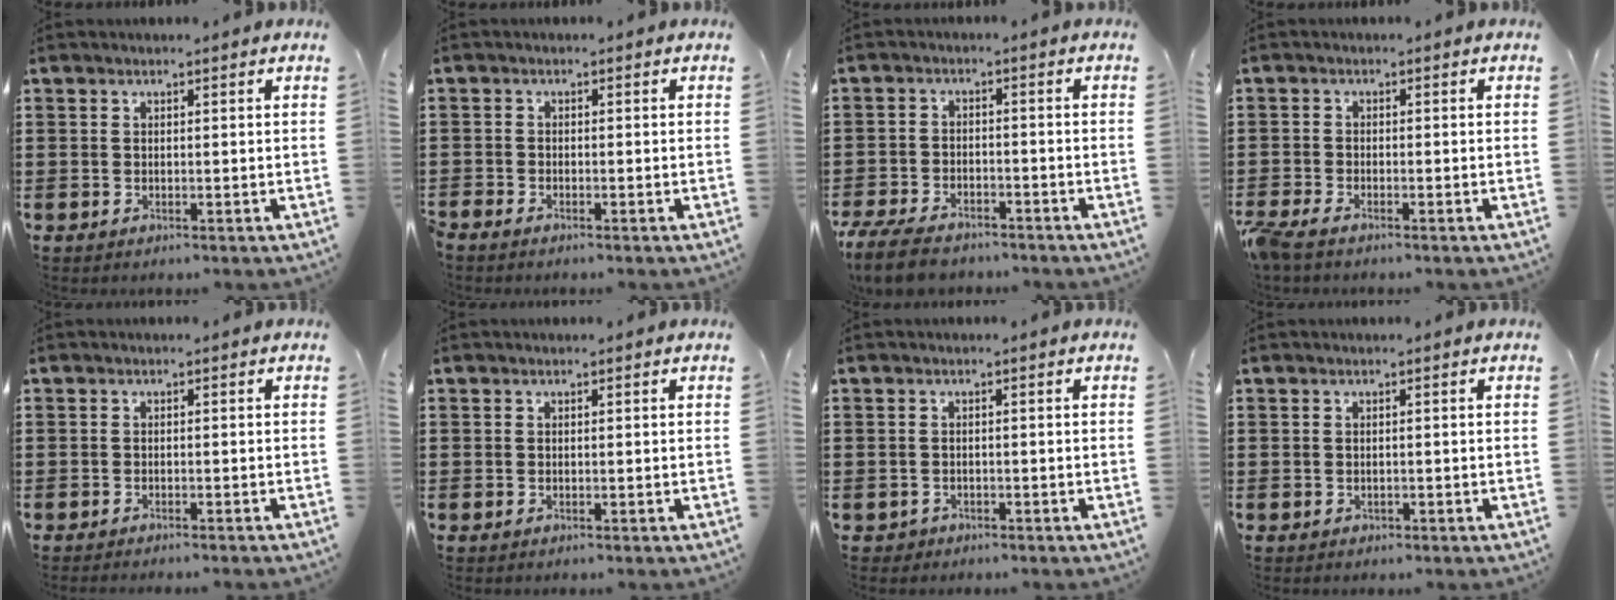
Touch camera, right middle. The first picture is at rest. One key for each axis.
{"total": 1.1, "fx": -1.0, "fy": 0.1, "fz": 0.1, "tx": -0.014, "ty": -0.004, "tz": -0.023}
{"total": 5.6, "fx": -5.1, "fy": 1.3, "fz": 2.1, "tx": -0.057, "ty": 0.000, "tz": -0.103}
{"total": 2.5, "fx": -2.2, "fy": 0.3, "fz": 1.1, "tx": -0.043, "ty": -0.008, "tz": -0.049}
{"total": 0.8, "fx": -0.8, "fy": -0.1, "fz": 0.2, "tx": -0.004, "ty": -0.002, "tz": -0.015}
{"total": 0.0}
{"total": 0.8, "fx": -0.6, "fy": 0.5, "fz": 0.0, "tx": -0.003, "ty": 0.002, "tz": -0.016}
{"total": 0.0}